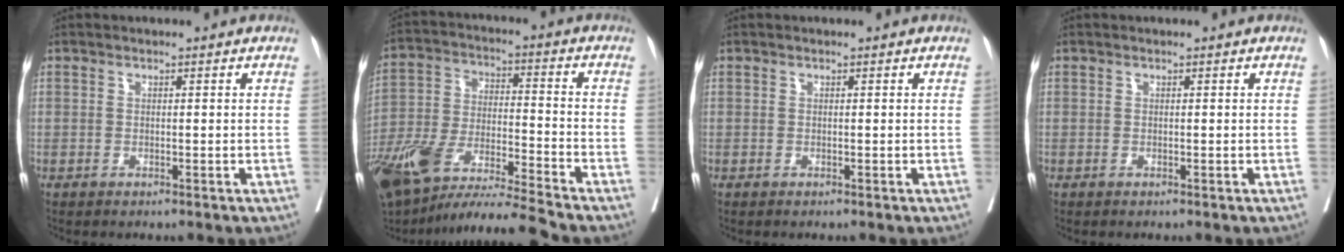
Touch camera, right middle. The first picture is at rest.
{"total": 16.2, "force": [-13.4, 0.2, 9.1], "torque": [-0.192, -0.014, -0.249]}
{"total": 0.0}
{"total": 0.0}